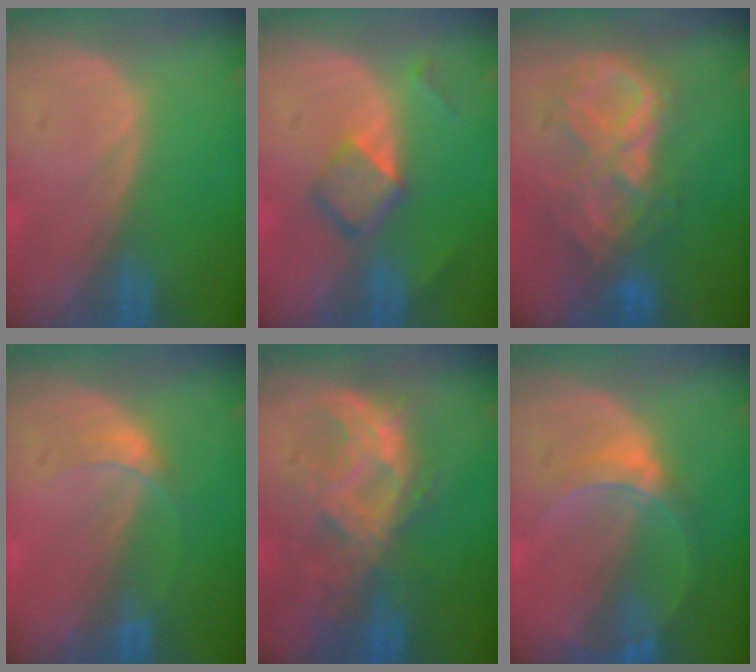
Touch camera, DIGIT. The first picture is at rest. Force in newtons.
{"total": 4.8, "press": 4.5, "slide": 1.4}
{"total": 9.2, "press": 7.9, "slide": 4.7}
{"total": 2.5, "press": 2.5, "slide": 0.1}
{"total": 8.6, "press": 8.4, "slide": 1.9}
{"total": 6.3, "press": 5.6, "slide": 3.0}